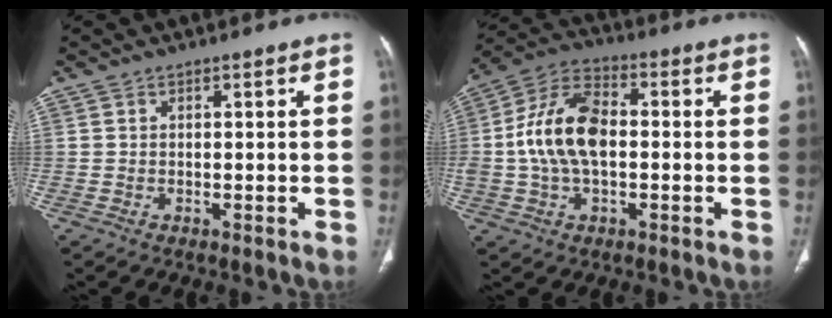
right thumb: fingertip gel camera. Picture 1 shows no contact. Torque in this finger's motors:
{"motor_torque": [2.22, 2.27, 1.76, -0.32, 0.21]}